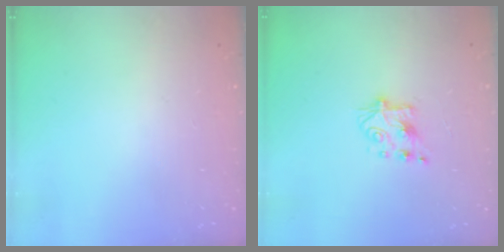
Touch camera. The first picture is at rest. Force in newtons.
{"total": 6.4, "press": 6.4, "slide": 0.5}